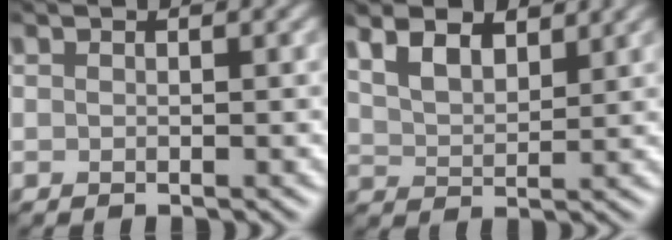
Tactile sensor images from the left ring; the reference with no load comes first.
{"total": 4.7, "force": [3.0, 2.1, 3.0], "torque": [-0.063, 0.016, 0.048]}